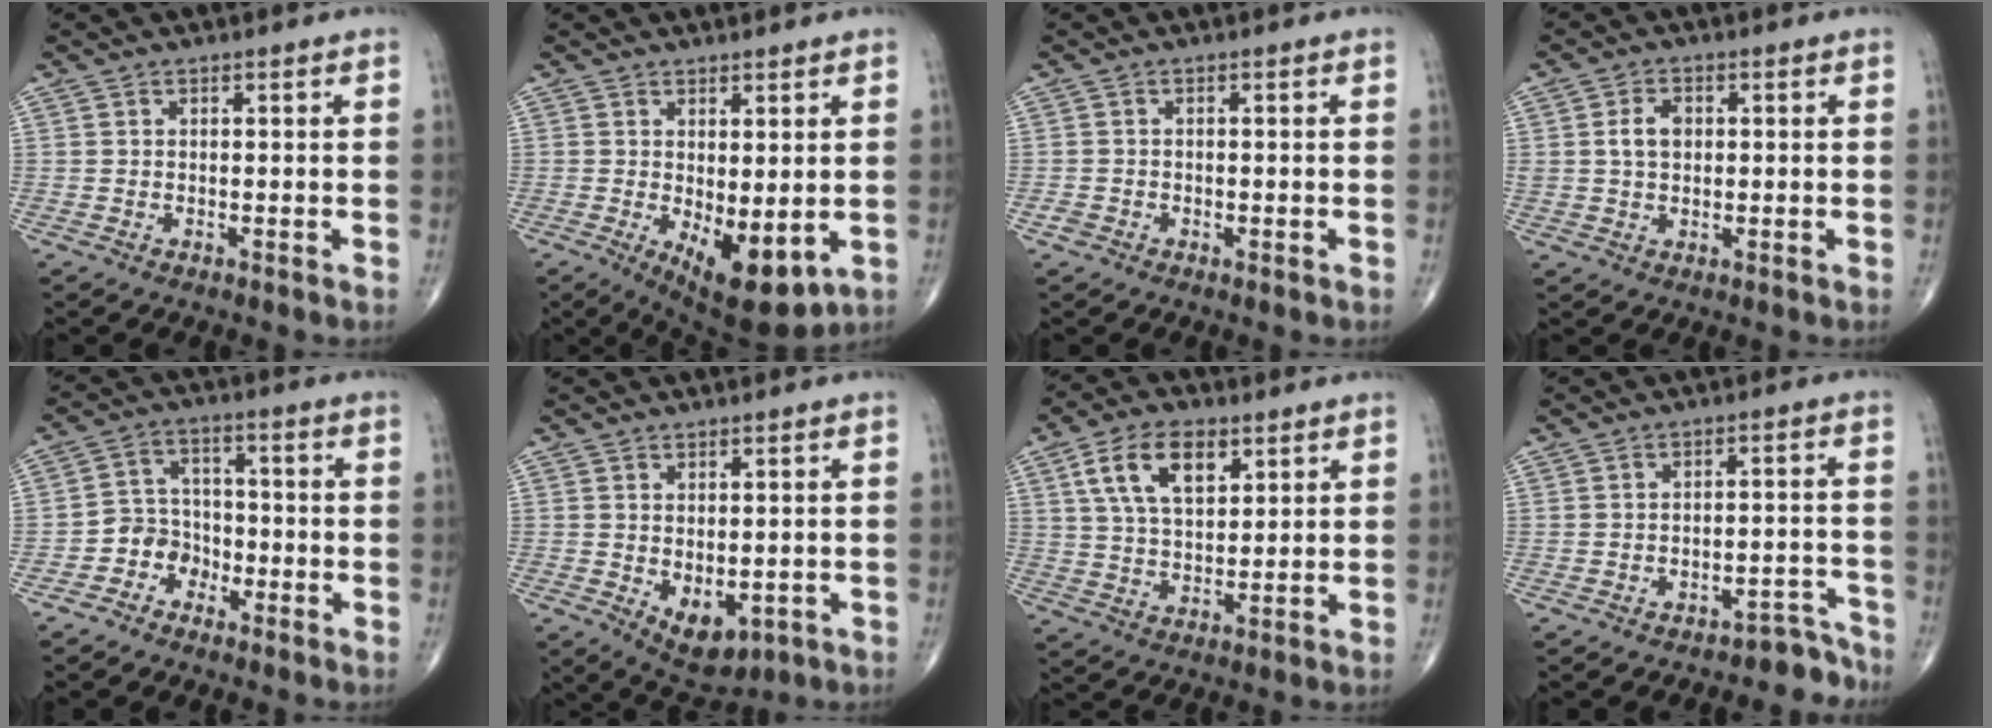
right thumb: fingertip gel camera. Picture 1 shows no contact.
{"total": 10.3, "force": [-1.8, 4.4, 9.2], "torque": [-0.125, -0.021, -0.008]}
{"total": 1.3, "force": [-0.6, 1.0, 0.5], "torque": [-0.011, 0.004, -0.012]}
{"total": 4.5, "force": [0.8, 3.2, 3.0], "torque": [-0.049, 0.002, 0.013]}
{"total": 5.9, "force": [-3.0, 4.9, 1.5], "torque": [0.009, 0.032, -0.064]}
{"total": 7.3, "force": [-1.6, 4.3, 5.7], "torque": [-0.070, -0.005, -0.004]}
{"total": 11.5, "force": [5.0, 6.3, 8.2], "torque": [-0.136, -0.012, 0.094]}
{"total": 5.6, "force": [-5.2, 2.2, -0.1], "torque": [0.031, 0.083, -0.068]}